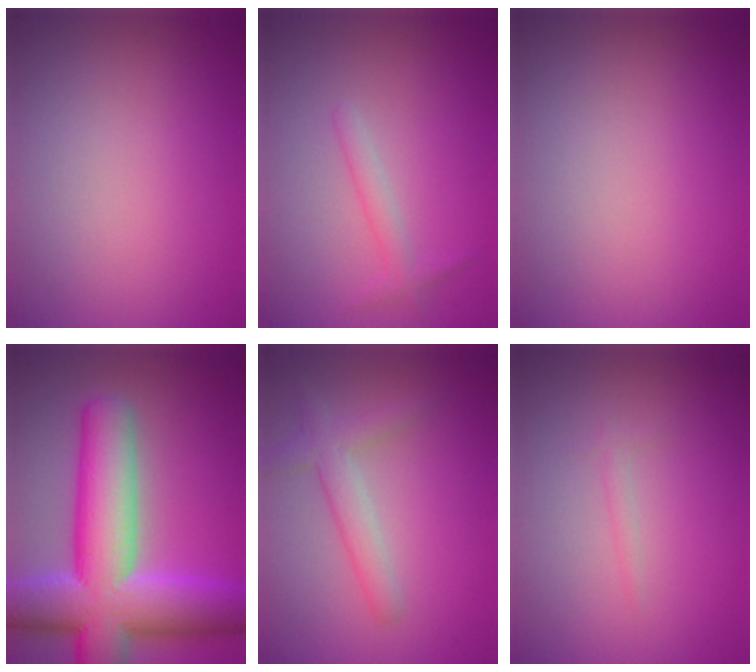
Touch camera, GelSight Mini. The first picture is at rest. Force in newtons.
{"total": 1.4, "press": 1.4, "slide": 0.1}
{"total": 0.0}
{"total": 13.4, "press": 13.4, "slide": 0.5}
{"total": 2.7, "press": 2.7, "slide": 0.1}
{"total": 1.0, "press": 1.0, "slide": 0.1}